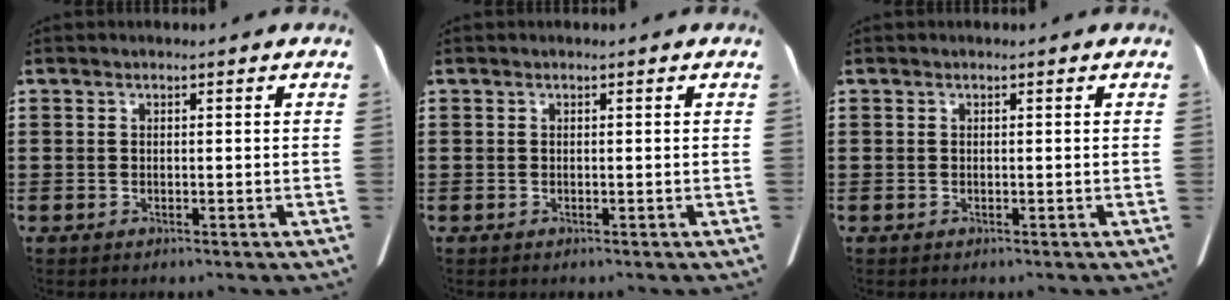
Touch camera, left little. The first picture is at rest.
{"total": 0.0}
{"total": 0.0}